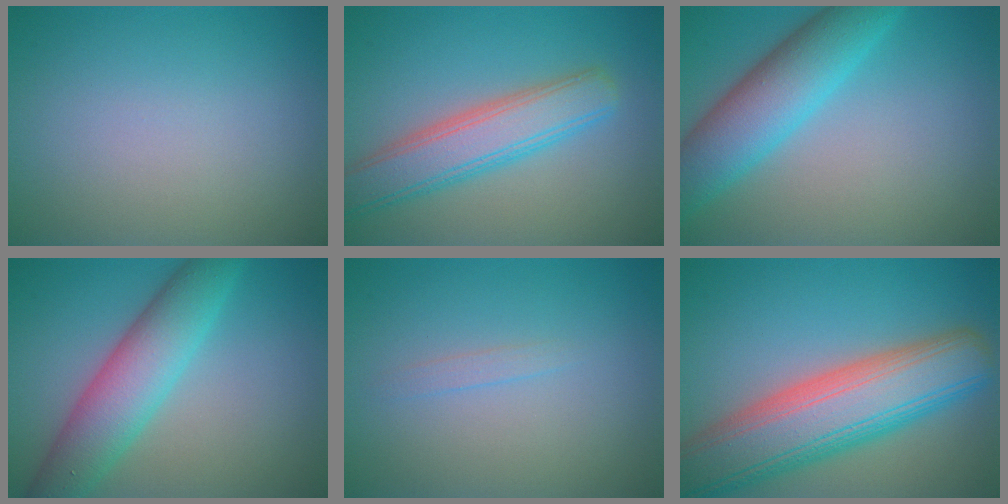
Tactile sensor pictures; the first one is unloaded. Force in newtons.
{"total": 5.5, "press": 5.5, "slide": 0.2}
{"total": 7.0, "press": 7.0, "slide": 0.2}
{"total": 6.6, "press": 6.6, "slide": 0.2}
{"total": 0.7, "press": 0.7, "slide": 0.1}
{"total": 11.0, "press": 10.9, "slide": 1.1}